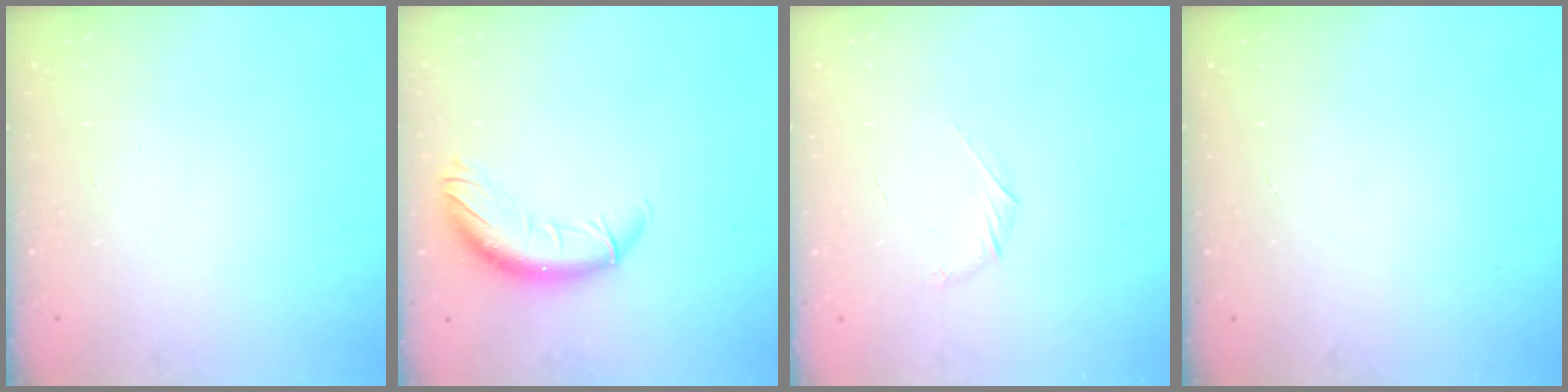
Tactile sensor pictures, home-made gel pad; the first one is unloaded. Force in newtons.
{"total": 10.5, "press": 10.4, "slide": 1.7}
{"total": 4.3, "press": 4.1, "slide": 1.1}
{"total": 0.0}